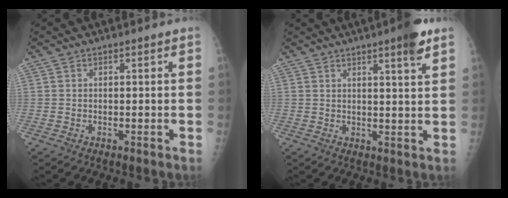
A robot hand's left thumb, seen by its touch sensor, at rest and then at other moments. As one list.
[{"total": 5.8, "force": [3.6, 0.4, 4.5], "torque": [-0.058, -0.019, 0.048]}]